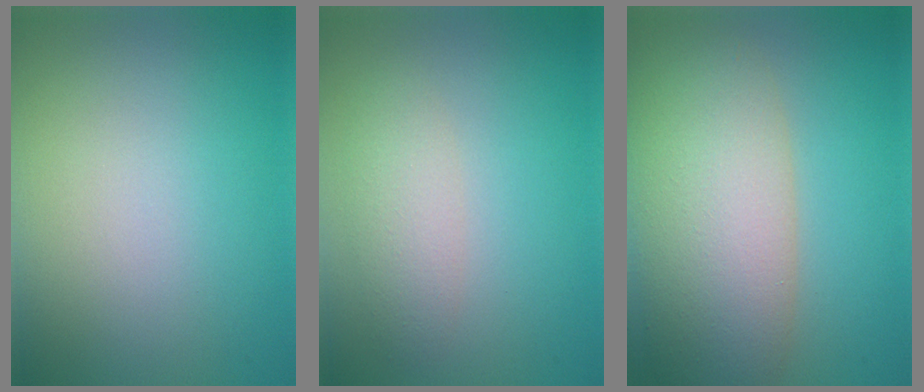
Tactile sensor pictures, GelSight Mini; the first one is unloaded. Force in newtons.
{"total": 2.2, "press": 2.2, "slide": 0.1}
{"total": 9.6, "press": 9.6, "slide": 0.7}